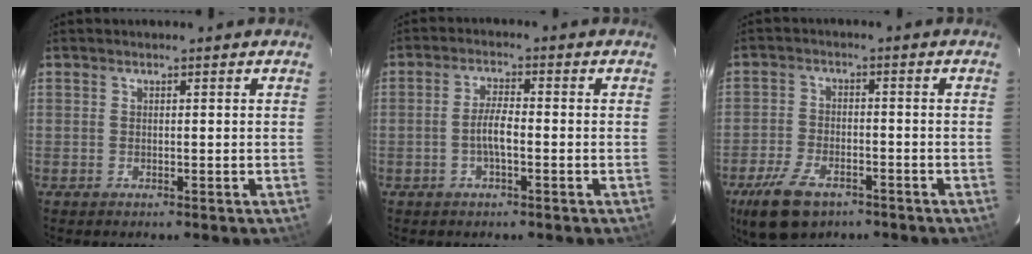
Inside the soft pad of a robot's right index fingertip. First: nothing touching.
{"total": 3.9, "force": [-1.2, 0.9, 3.6], "torque": [-0.072, 0.004, -0.022]}
{"total": 10.4, "force": [-6.6, 5.2, 6.0], "torque": [-0.148, -0.012, -0.119]}